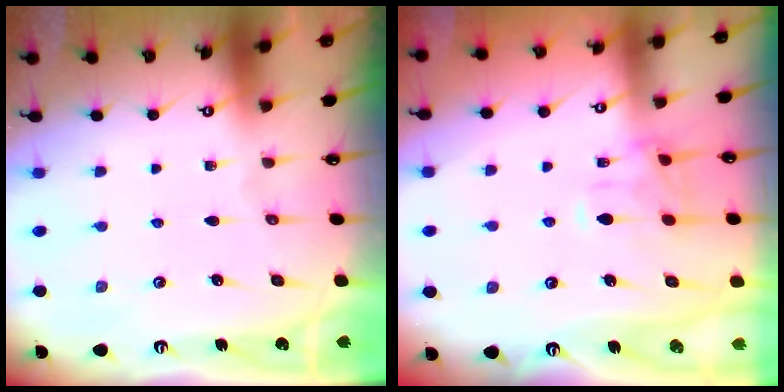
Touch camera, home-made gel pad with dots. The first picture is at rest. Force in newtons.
{"total": 2.8, "press": 2.5, "slide": 1.3}